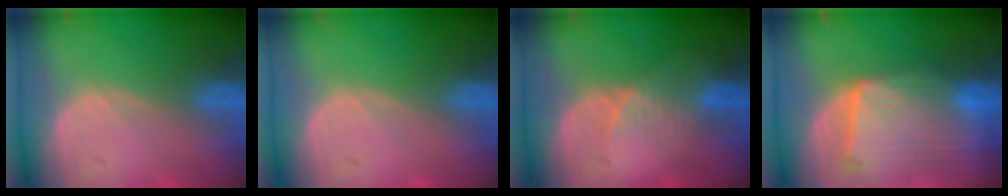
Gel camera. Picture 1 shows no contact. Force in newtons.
{"total": 0.0}
{"total": 3.0, "press": 2.6, "slide": 1.5}
{"total": 10.5, "press": 9.2, "slide": 5.1}